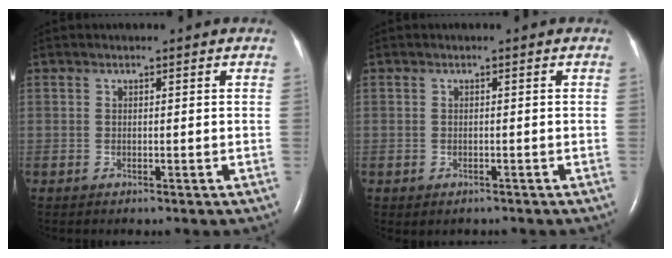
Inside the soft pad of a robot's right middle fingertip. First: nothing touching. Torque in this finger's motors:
{"motor_torque": [0.22, -0.35, -0.03, 0.03]}